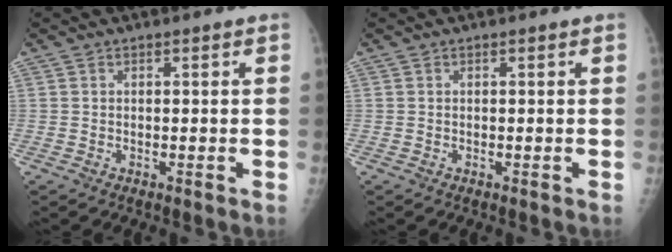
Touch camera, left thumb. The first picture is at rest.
{"total": 0.0}